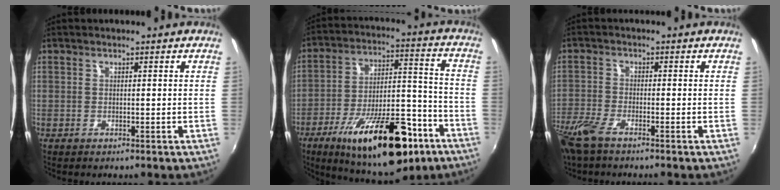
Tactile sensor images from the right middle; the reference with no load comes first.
{"total": 24.2, "force": [-14.0, 8.9, 17.6], "torque": [-0.286, -0.009, -0.204]}
{"total": 6.6, "force": [-5.1, 1.6, 4.0], "torque": [-0.105, -0.021, -0.104]}